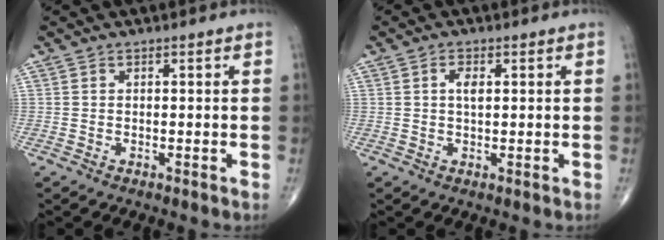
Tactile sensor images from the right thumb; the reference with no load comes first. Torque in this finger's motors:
{"motor_torque": [0.07, -0.69, 0.09, 0.12, 0.00]}